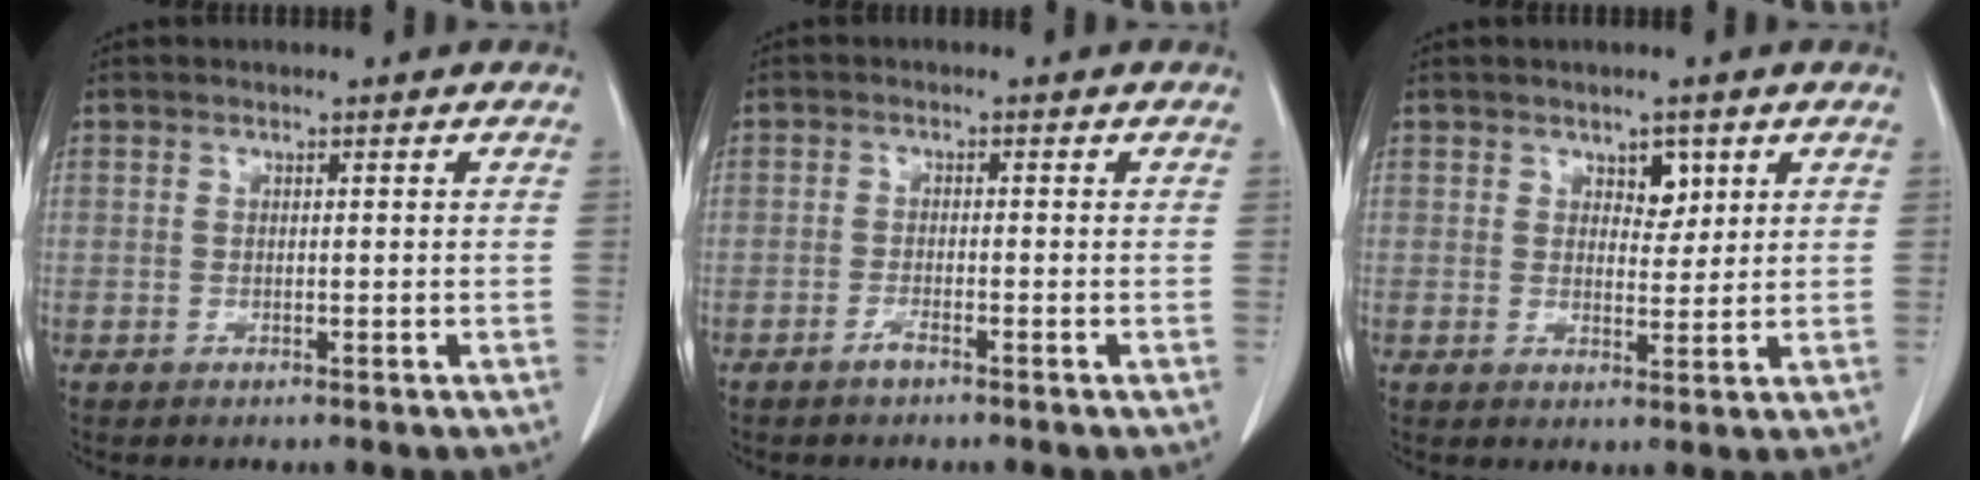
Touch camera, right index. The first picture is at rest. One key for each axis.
{"total": 1.4, "fx": -1.2, "fy": 0.1, "fz": 0.8, "tx": -0.020, "ty": 0.000, "tz": -0.022}
{"total": 3.0, "fx": 1.6, "fy": 1.8, "fz": 1.9, "tx": -0.021, "ty": 0.001, "tz": 0.026}